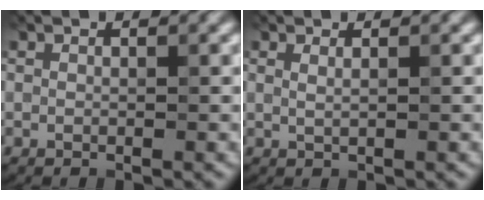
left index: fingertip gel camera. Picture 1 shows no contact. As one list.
[{"total": 0.8, "force": [0.4, 0.3, 0.5], "torque": [-0.008, 0.001, 0.006]}]